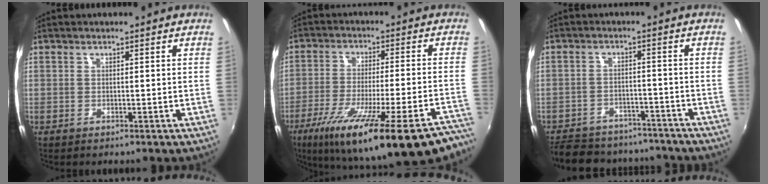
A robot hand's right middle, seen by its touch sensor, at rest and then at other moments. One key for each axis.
{"total": 29.6, "fx": -21.6, "fy": 5.7, "fz": 19.5, "tx": -0.311, "ty": -0.075, "tz": -0.308}
{"total": 18.6, "fx": -15.6, "fy": 7.6, "fz": 6.5, "tx": -0.154, "ty": 0.012, "tz": -0.211}